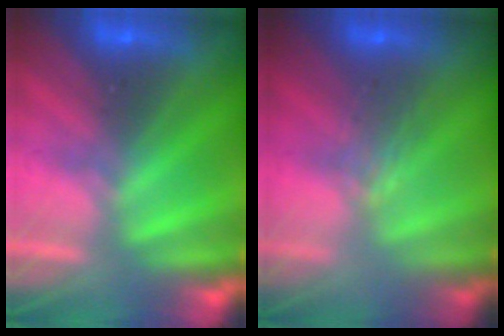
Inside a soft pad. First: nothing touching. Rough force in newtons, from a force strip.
{"total": 2.9}